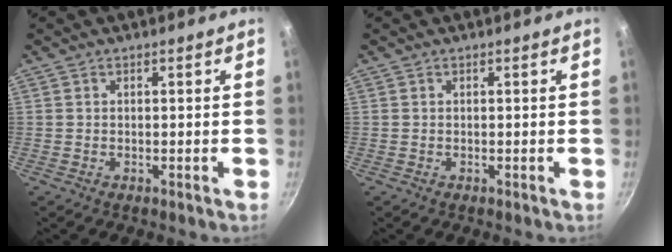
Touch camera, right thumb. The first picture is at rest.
{"total": 0.0}